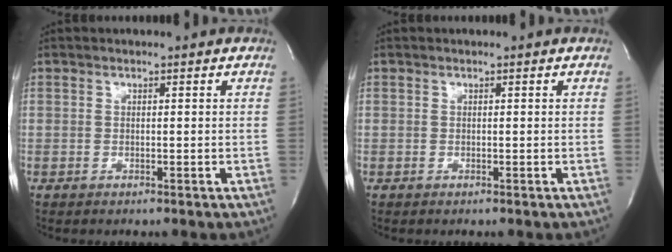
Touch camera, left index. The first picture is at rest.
{"total": 0.0}